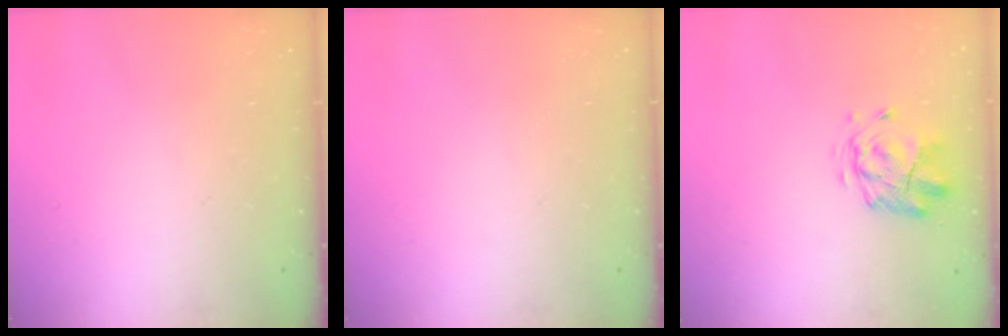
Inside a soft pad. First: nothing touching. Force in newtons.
{"total": 0.0}
{"total": 2.8, "press": 2.5, "slide": 1.2}